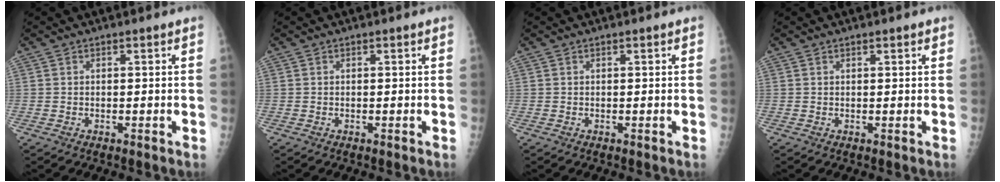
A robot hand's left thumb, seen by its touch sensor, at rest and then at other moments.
{"total": 0.0}
{"total": 0.0}
{"total": 0.9, "force": [0.7, 0.3, 0.6], "torque": [-0.008, -0.002, 0.008]}